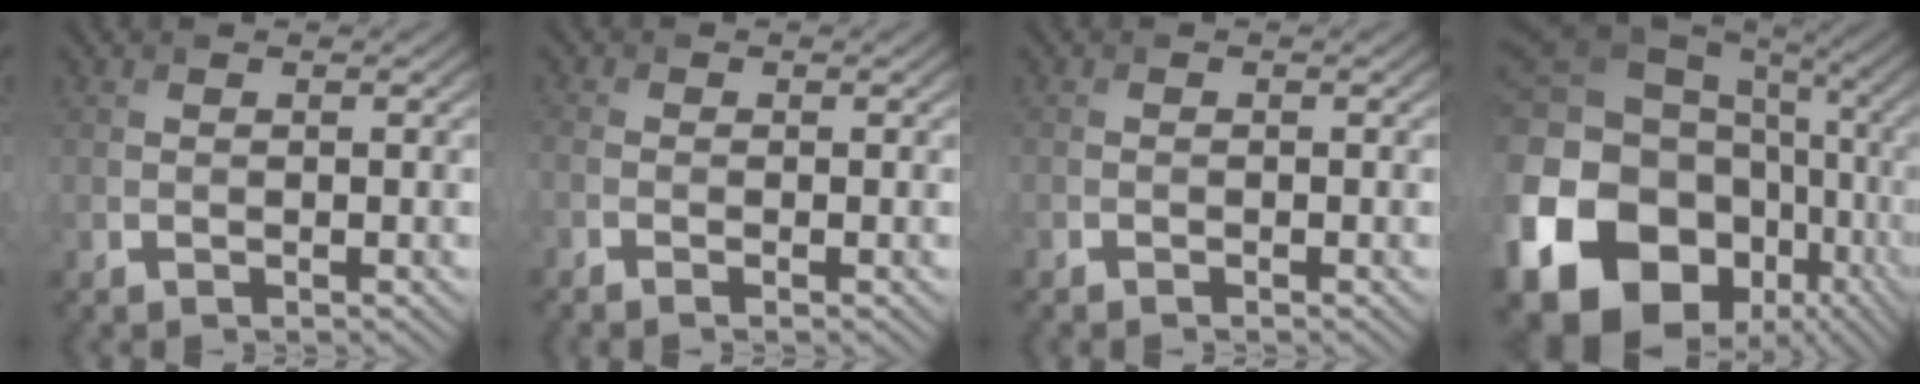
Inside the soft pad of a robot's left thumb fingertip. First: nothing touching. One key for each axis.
{"total": 1.1, "fx": -0.8, "fy": -0.1, "fz": 0.8, "tx": -0.020, "ty": -0.004, "tz": -0.021}
{"total": 0.7, "fx": -0.6, "fy": -0.2, "fz": 0.0, "tx": -0.001, "ty": -0.002, "tz": -0.014}
{"total": 21.7, "fx": -5.0, "fy": 17.1, "fz": 12.4, "tx": -0.331, "ty": -0.046, "tz": -0.058}